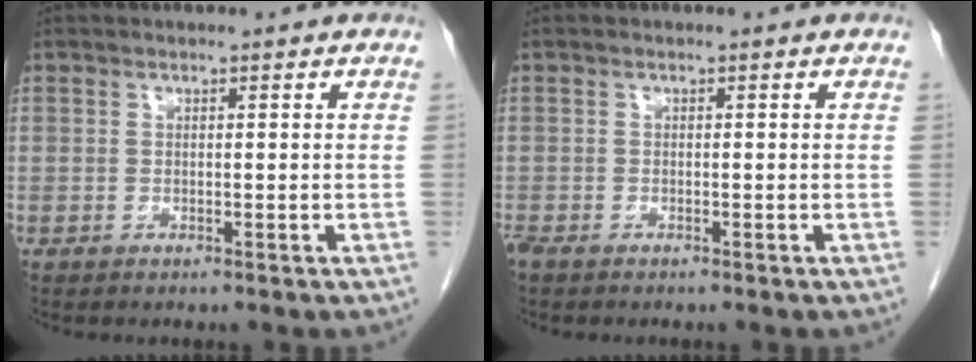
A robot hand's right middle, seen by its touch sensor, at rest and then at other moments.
{"total": 1.3, "force": [-1.0, 0.4, 0.6], "torque": [-0.020, -0.005, -0.020]}